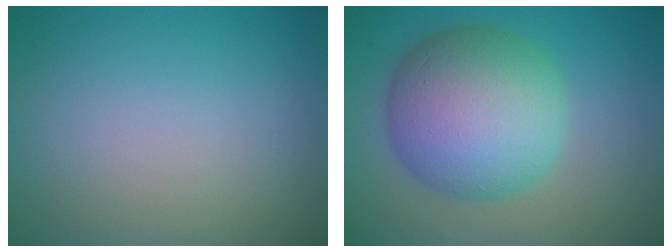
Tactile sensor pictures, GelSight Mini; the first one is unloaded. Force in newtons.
{"total": 10.4, "press": 10.4, "slide": 0.3}